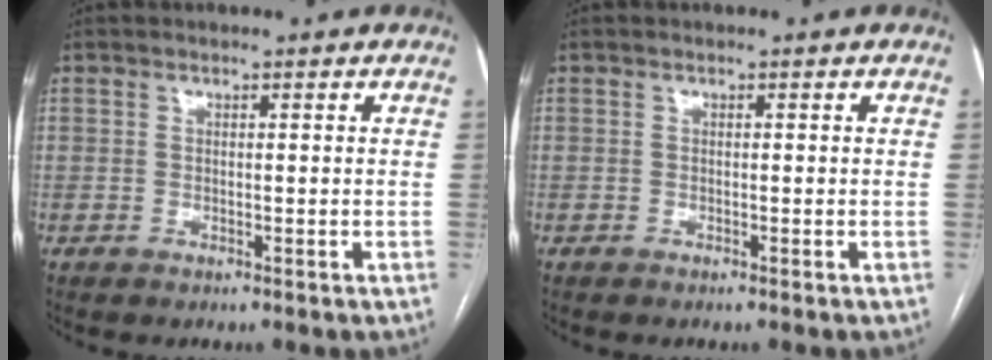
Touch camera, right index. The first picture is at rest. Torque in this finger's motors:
{"motor_torque": [0.07, -0.04, -0.01, 0.01]}